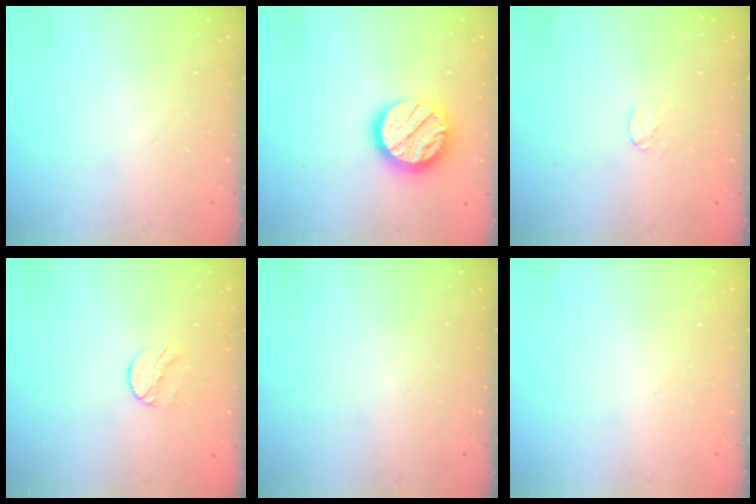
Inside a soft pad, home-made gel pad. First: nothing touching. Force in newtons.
{"total": 16.7, "press": 16.7, "slide": 1.3}
{"total": 3.0, "press": 3.0, "slide": 0.2}
{"total": 8.3, "press": 8.2, "slide": 0.7}
{"total": 0.0}
{"total": 0.0}